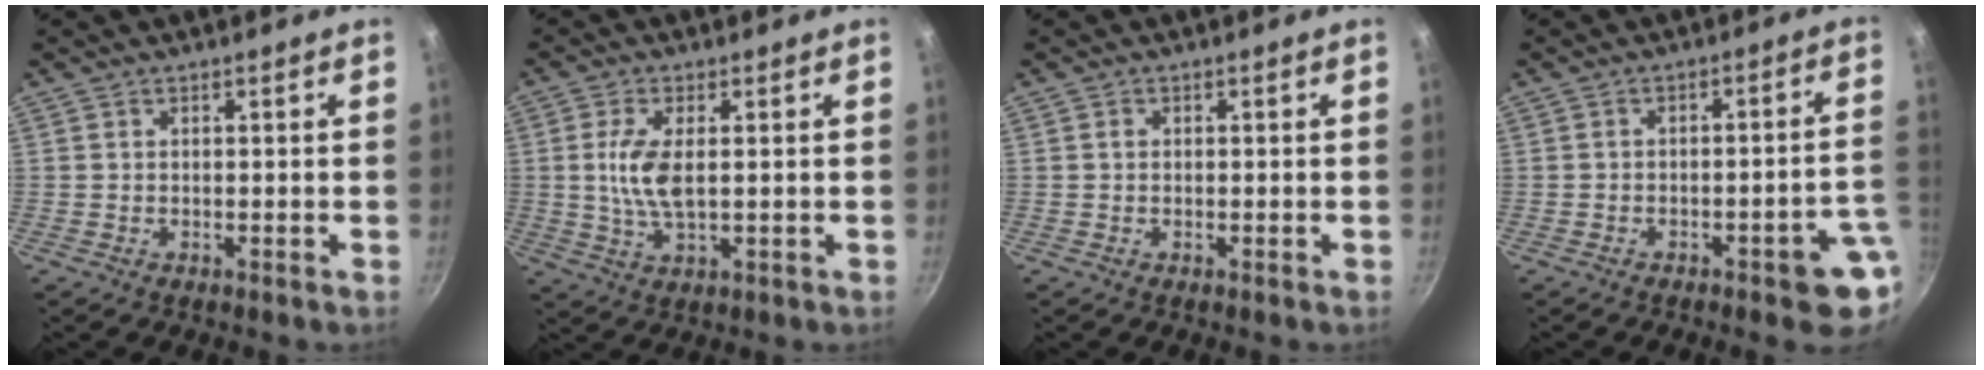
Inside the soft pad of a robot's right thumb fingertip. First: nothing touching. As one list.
[{"total": 7.1, "force": [0.8, 3.0, 6.4], "torque": [-0.133, -0.002, 0.016]}, {"total": 0.7, "force": [0.2, 0.6, 0.4], "torque": [-0.005, 0.004, 0.002]}, {"total": 8.4, "force": [-2.9, 2.6, 7.5], "torque": [-0.064, 0.036, -0.028]}]